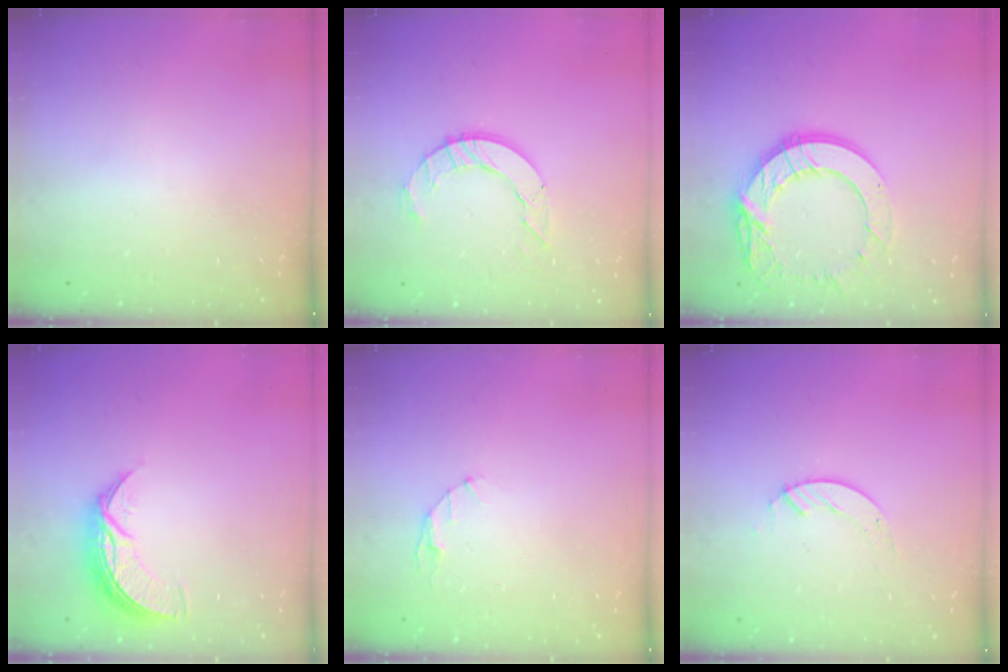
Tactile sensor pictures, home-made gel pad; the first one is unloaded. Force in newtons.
{"total": 9.0, "press": 8.9, "slide": 0.8}
{"total": 16.0, "press": 15.9, "slide": 1.4}
{"total": 8.8, "press": 8.8, "slide": 0.4}
{"total": 2.9, "press": 2.9, "slide": 0.4}
{"total": 2.7, "press": 2.7, "slide": 0.2}